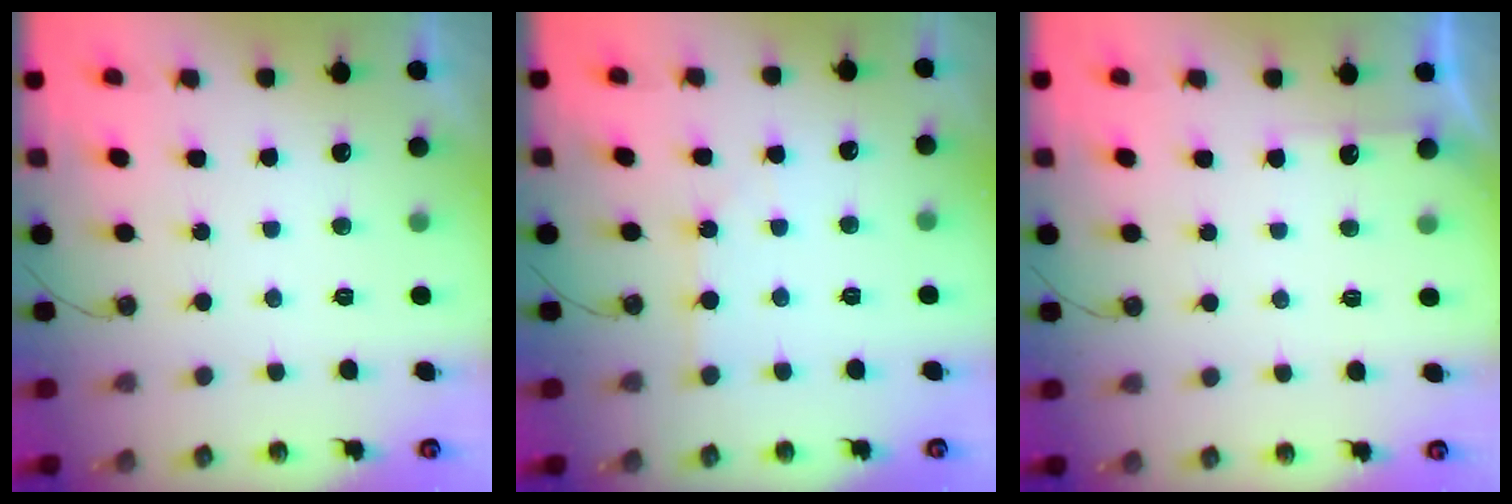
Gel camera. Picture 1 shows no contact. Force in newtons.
{"total": 2.1, "press": 2.1, "slide": 0.3}
{"total": 2.5, "press": 2.5, "slide": 0.4}